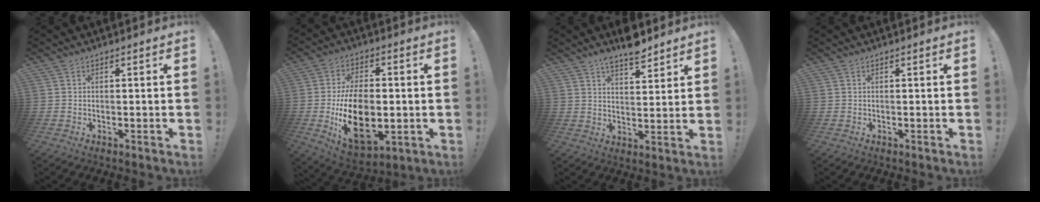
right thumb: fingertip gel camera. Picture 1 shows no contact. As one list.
[{"total": 19.5, "force": [-3.5, 11.8, 15.2], "torque": [-0.273, -0.002, -0.052]}, {"total": 7.2, "force": [6.0, 2.0, 3.6], "torque": [-0.047, -0.044, 0.102]}, {"total": 0.0}]